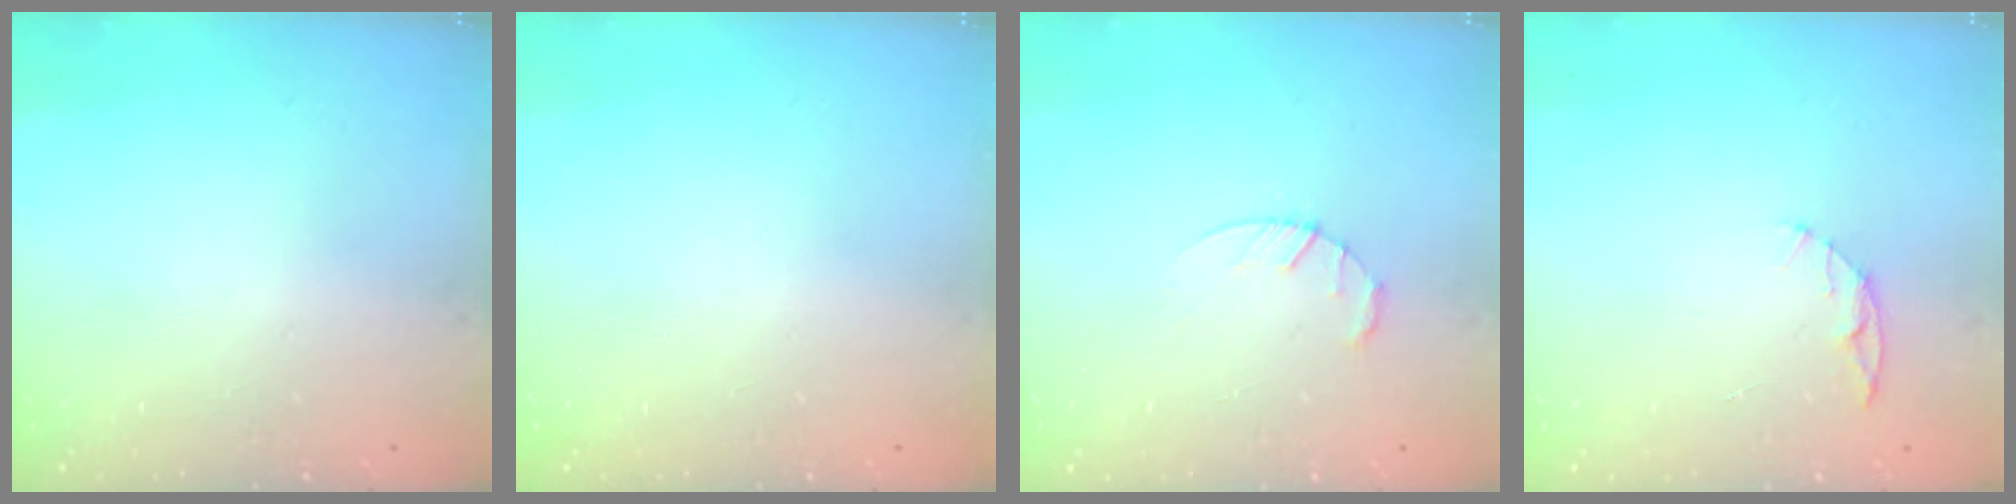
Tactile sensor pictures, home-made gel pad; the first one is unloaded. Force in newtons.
{"total": 0.0}
{"total": 3.5, "press": 3.4, "slide": 0.5}
{"total": 5.7, "press": 5.6, "slide": 0.7}